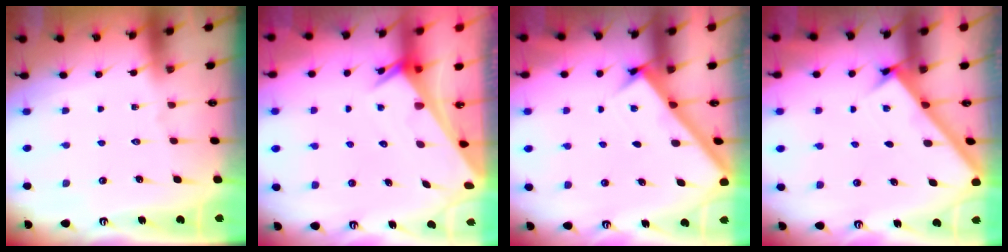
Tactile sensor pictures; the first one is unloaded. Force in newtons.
{"total": 2.5, "press": 2.5, "slide": 0.1}
{"total": 2.4, "press": 2.4, "slide": 0.3}
{"total": 2.7, "press": 2.6, "slide": 0.3}